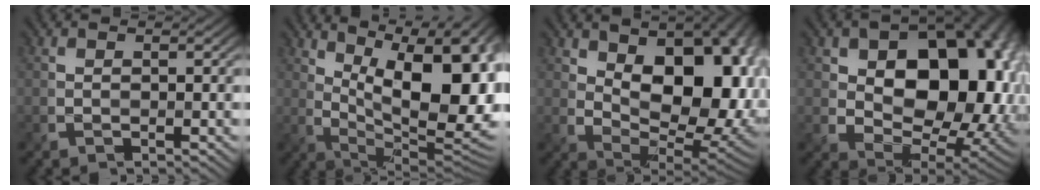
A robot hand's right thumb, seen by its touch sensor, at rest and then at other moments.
{"total": 15.4, "force": [4.2, 6.5, 13.3], "torque": [-0.186, 0.010, 0.073]}
{"total": 15.4, "force": [3.1, 9.1, 12.0], "torque": [-0.147, -0.001, 0.059]}
{"total": 17.9, "force": [2.8, 12.4, 12.6], "torque": [-0.132, -0.006, 0.060]}